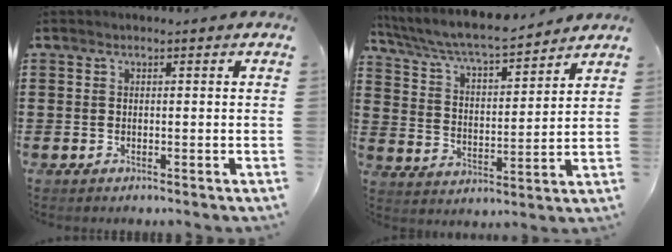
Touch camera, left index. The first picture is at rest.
{"total": 6.8, "force": [6.1, 0.6, 2.8], "torque": [-0.080, -0.036, 0.102]}